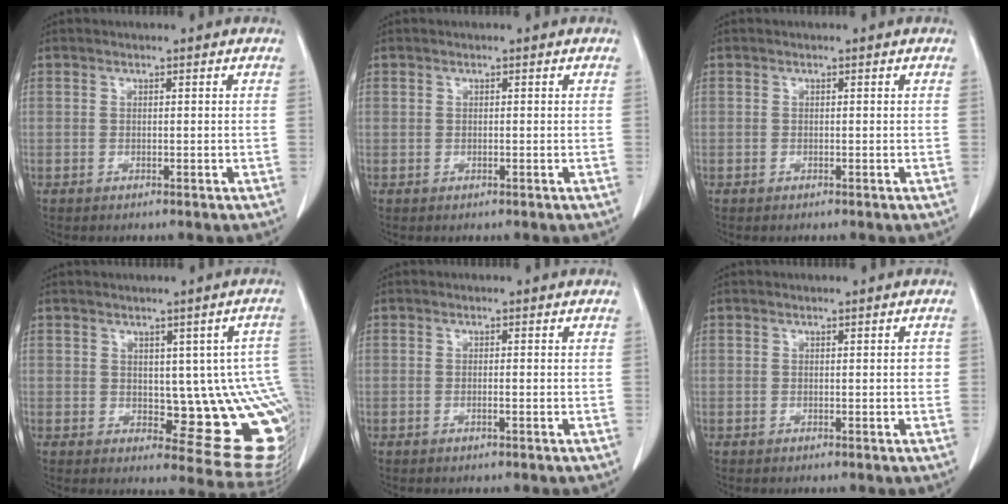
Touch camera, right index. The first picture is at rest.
{"total": 0.0}
{"total": 0.0}
{"total": 13.1, "force": [-0.4, 5.0, 12.1], "torque": [-0.098, 0.010, 0.008]}
{"total": 0.7, "force": [-0.3, 0.0, 0.6], "torque": [-0.014, 0.000, -0.005]}
{"total": 1.0, "force": [0.1, 0.4, 0.9], "torque": [-0.007, 0.002, 0.001]}